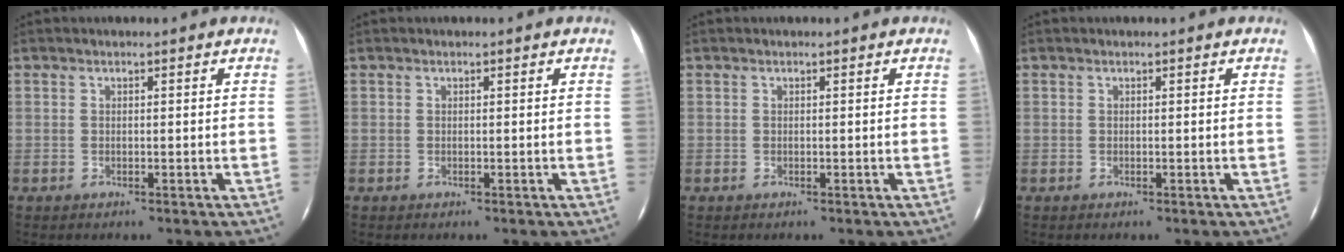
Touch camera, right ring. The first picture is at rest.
{"total": 0.0}
{"total": 0.0}
{"total": 0.0}